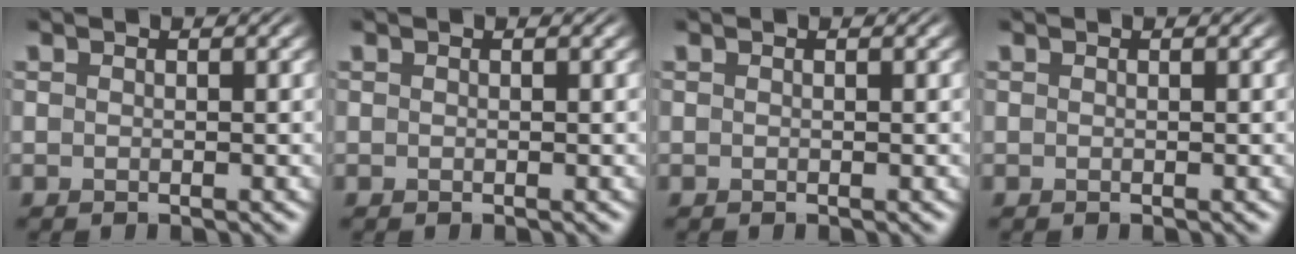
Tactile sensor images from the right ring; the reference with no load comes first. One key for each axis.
{"total": 0.0}
{"total": 0.0}
{"total": 0.0}